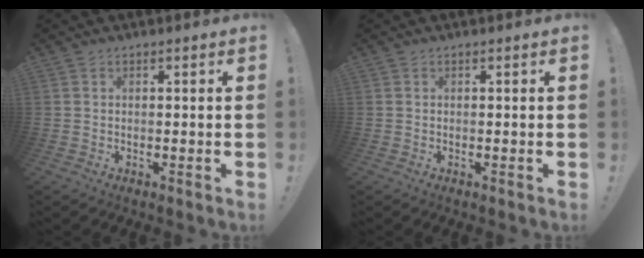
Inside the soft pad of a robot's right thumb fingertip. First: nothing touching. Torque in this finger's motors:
{"motor_torque": [-0.02, 0.00, 0.04, 0.02, 0.00]}